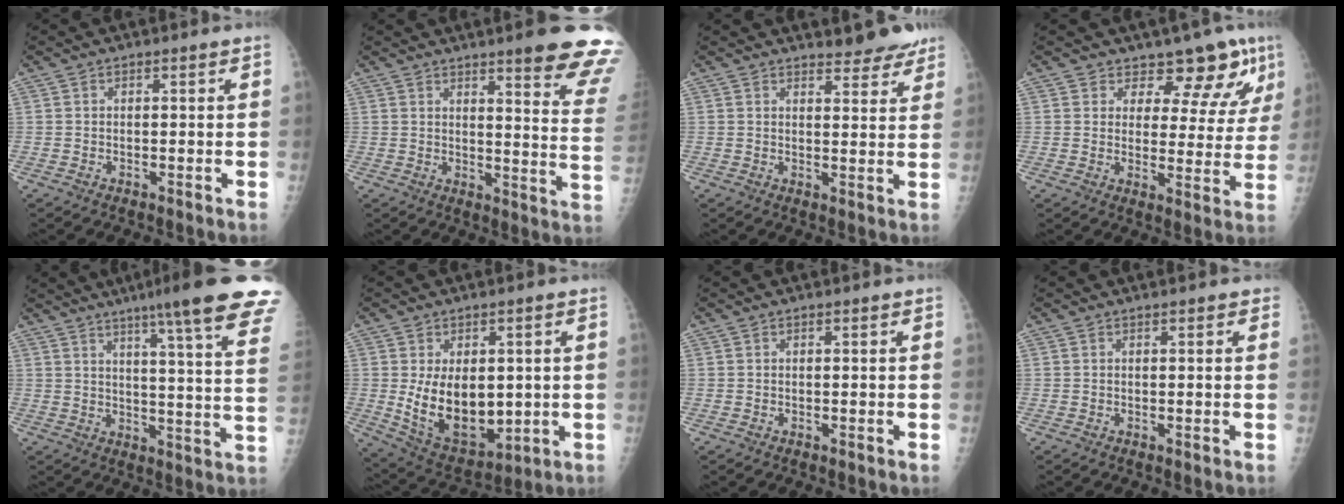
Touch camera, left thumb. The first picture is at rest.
{"total": 17.4, "force": [12.6, 2.0, 11.8], "torque": [-0.122, -0.081, 0.147]}
{"total": 6.8, "force": [6.2, 2.1, 1.9], "torque": [0.001, -0.039, 0.070]}
{"total": 10.3, "force": [8.1, 5.2, 3.7], "torque": [0.003, -0.052, 0.088]}
{"total": 21.6, "force": [15.5, 1.0, 15.1], "torque": [-0.190, -0.073, 0.192]}
{"total": 14.2, "force": [0.2, 8.7, 11.1], "torque": [-0.149, -0.020, 0.033]}
{"total": 0.0}
{"total": 1.2, "force": [0.9, 0.4, 0.7], "torque": [-0.007, 0.000, 0.008]}